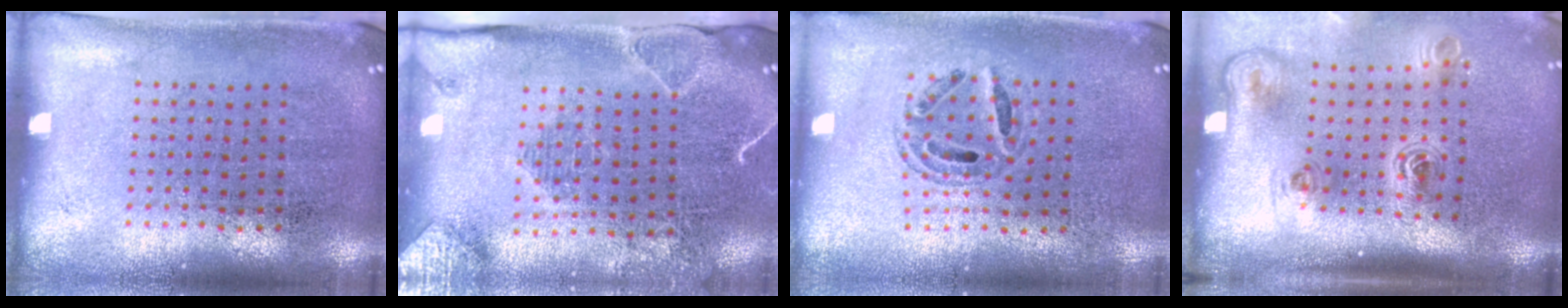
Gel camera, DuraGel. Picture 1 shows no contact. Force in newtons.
{"total": 2.0, "press": 2.0, "slide": 0.1}
{"total": 0.7, "press": 0.7, "slide": 0.1}
{"total": 2.3, "press": 1.4, "slide": 1.8}